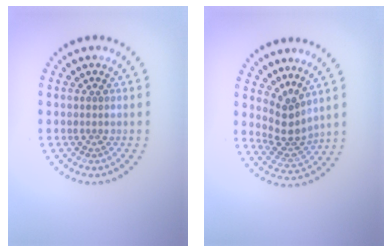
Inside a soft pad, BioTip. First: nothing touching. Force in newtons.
{"total": 3.0, "press": 2.0, "slide": 2.2}